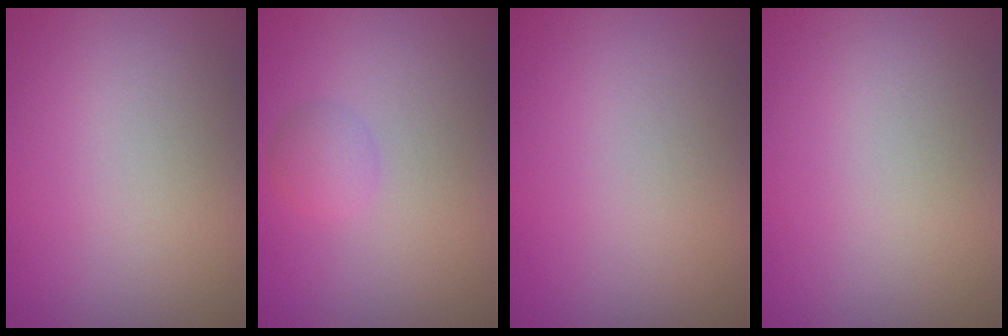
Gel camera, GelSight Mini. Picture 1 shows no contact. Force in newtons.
{"total": 1.5, "press": 1.5, "slide": 0.0}
{"total": 0.0}
{"total": 0.0}